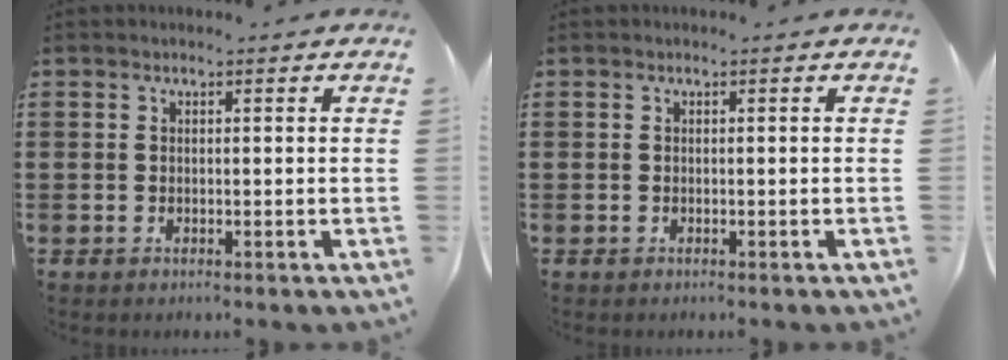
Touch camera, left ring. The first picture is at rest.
{"total": 0.0}